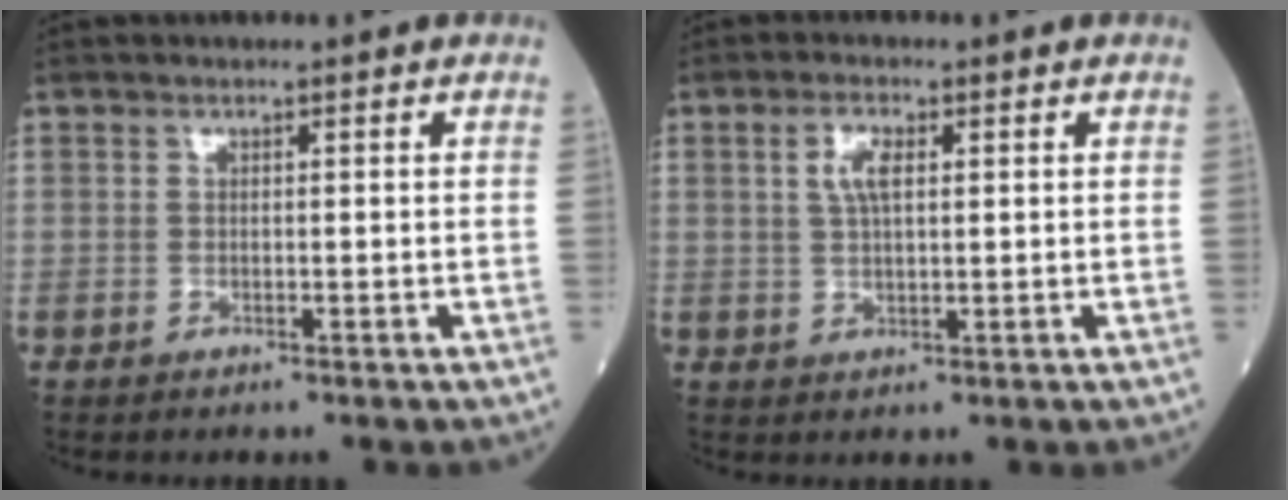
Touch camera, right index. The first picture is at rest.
{"total": 3.7, "force": [1.2, 1.3, 3.3], "torque": [-0.068, 0.006, 0.024]}